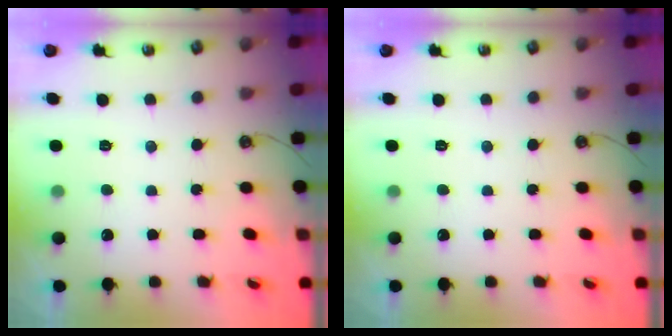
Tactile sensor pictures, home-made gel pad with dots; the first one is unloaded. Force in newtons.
{"total": 0.0}